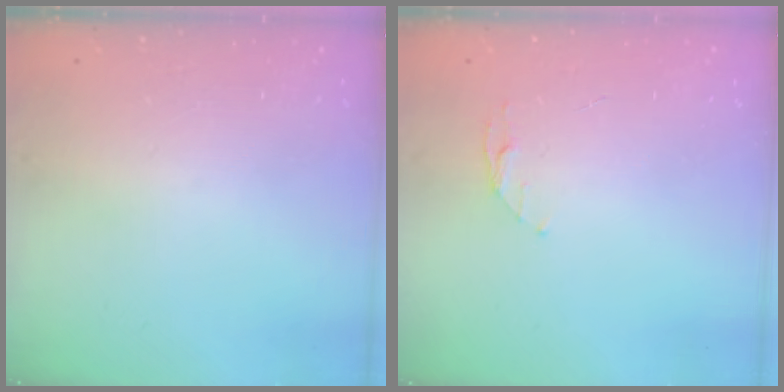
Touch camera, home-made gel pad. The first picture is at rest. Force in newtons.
{"total": 4.4, "press": 4.4, "slide": 0.5}